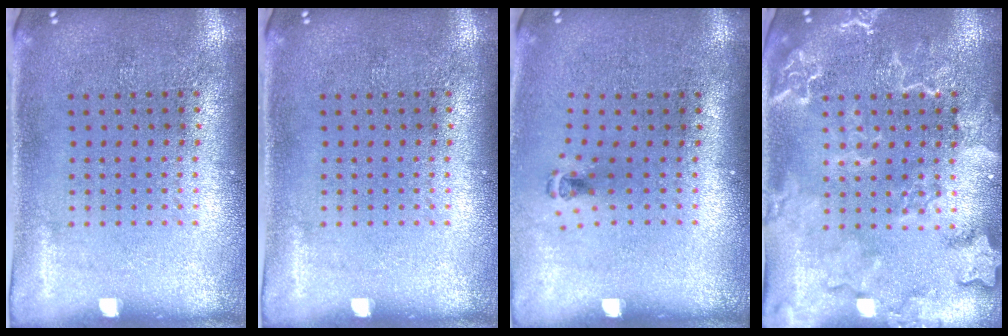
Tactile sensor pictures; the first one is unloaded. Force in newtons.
{"total": 0.0}
{"total": 0.6, "press": 0.4, "slide": 0.5}
{"total": 2.5, "press": 2.5, "slide": 0.4}